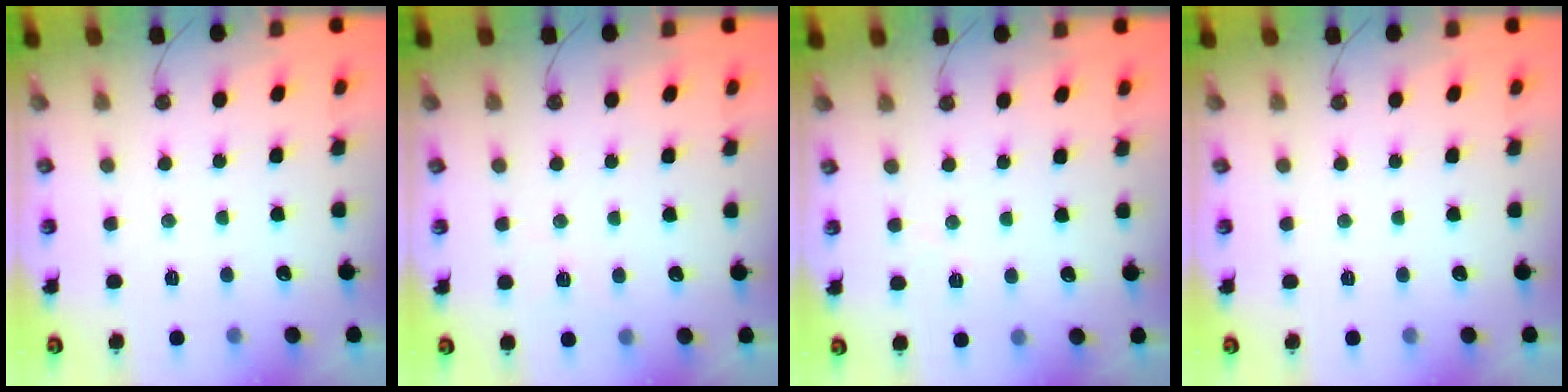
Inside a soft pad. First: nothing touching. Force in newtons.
{"total": 4.1, "press": 4.1, "slide": 0.2}
{"total": 3.0, "press": 2.8, "slide": 1.0}
{"total": 0.0}